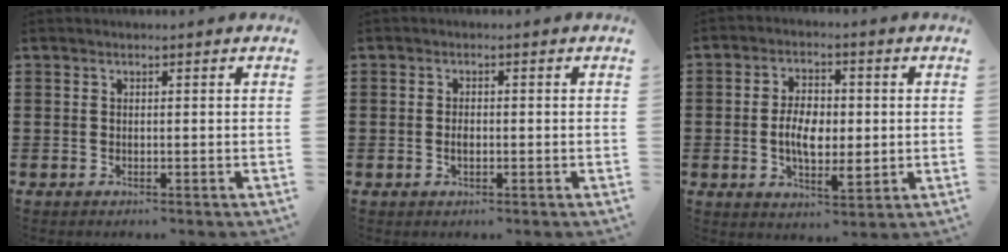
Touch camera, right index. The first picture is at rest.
{"total": 1.5, "force": [-0.3, 0.7, 1.3], "torque": [-0.025, 0.003, -0.007]}
{"total": 6.5, "force": [-0.4, 3.4, 5.5], "torque": [-0.095, 0.008, -0.010]}